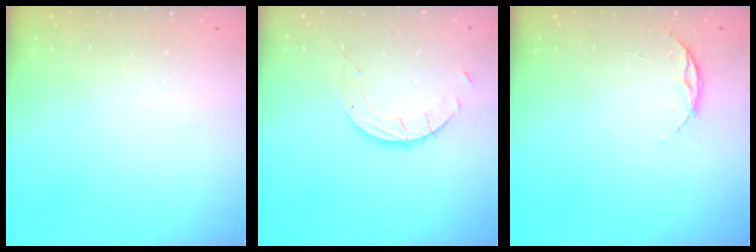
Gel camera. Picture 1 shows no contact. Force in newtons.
{"total": 5.6, "press": 5.6, "slide": 0.1}
{"total": 5.5, "press": 5.5, "slide": 0.6}